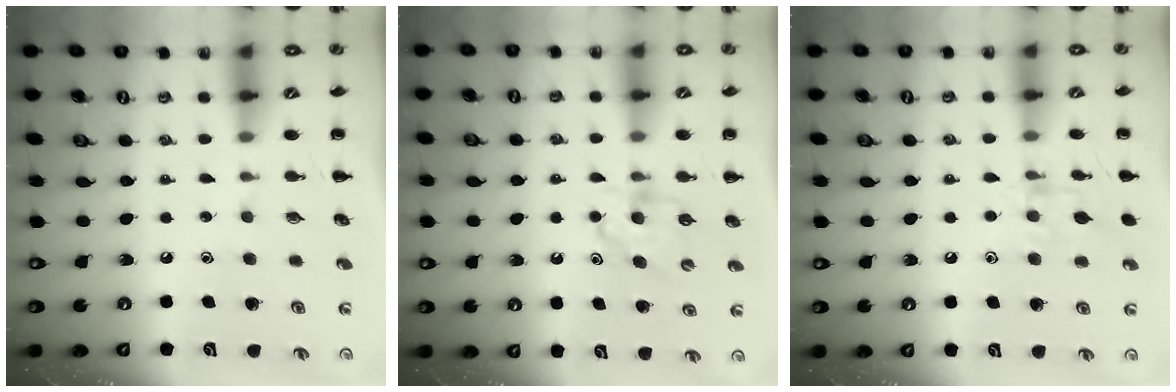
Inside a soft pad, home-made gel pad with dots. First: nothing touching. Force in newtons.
{"total": 5.0, "press": 4.8, "slide": 1.4}
{"total": 8.6, "press": 8.5, "slide": 1.3}